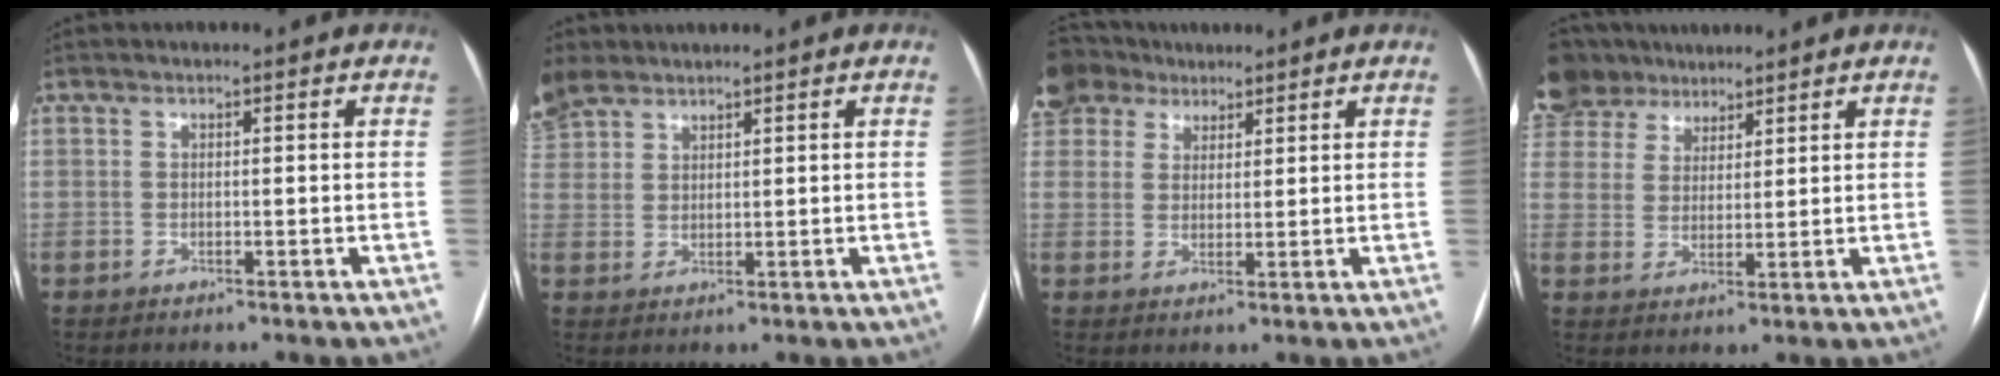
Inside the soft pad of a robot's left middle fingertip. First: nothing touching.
{"total": 4.7, "force": [4.4, 1.0, 1.5], "torque": [-0.056, 0.006, 0.106]}
{"total": 5.6, "force": [4.8, 3.0, 0.2], "torque": [-0.009, 0.017, 0.100]}
{"total": 9.6, "force": [7.9, 5.0, 2.2], "torque": [-0.065, 0.029, 0.156]}